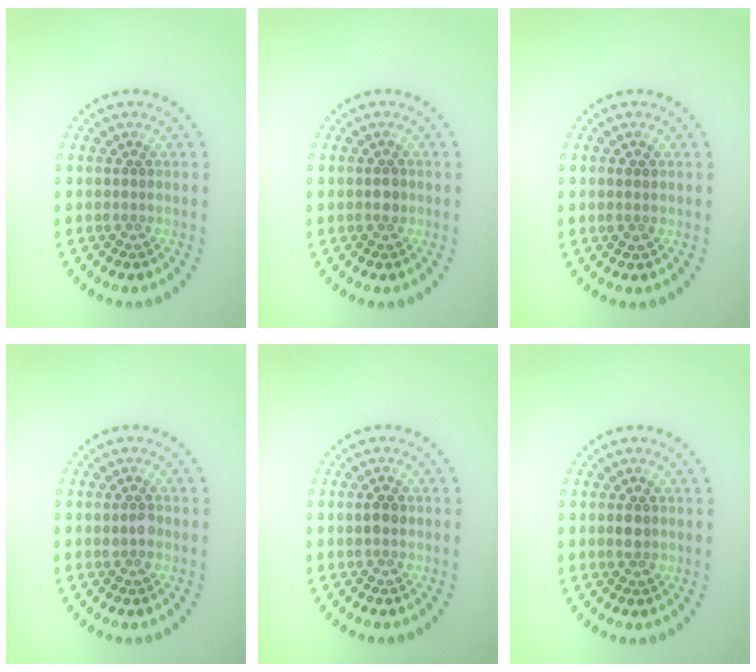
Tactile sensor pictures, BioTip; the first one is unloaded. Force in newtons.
{"total": 0.9, "press": 0.8, "slide": 0.1}
{"total": 0.9, "press": 0.8, "slide": 0.2}
{"total": 1.2, "press": 1.2, "slide": 0.1}
{"total": 1.0, "press": 1.0, "slide": 0.1}
{"total": 1.1, "press": 1.1, "slide": 0.1}